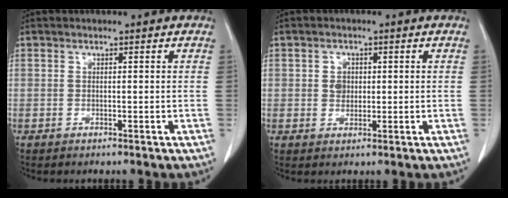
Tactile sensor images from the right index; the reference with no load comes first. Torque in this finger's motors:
{"motor_torque": [0.06, -0.04, 0.02, 0.03]}